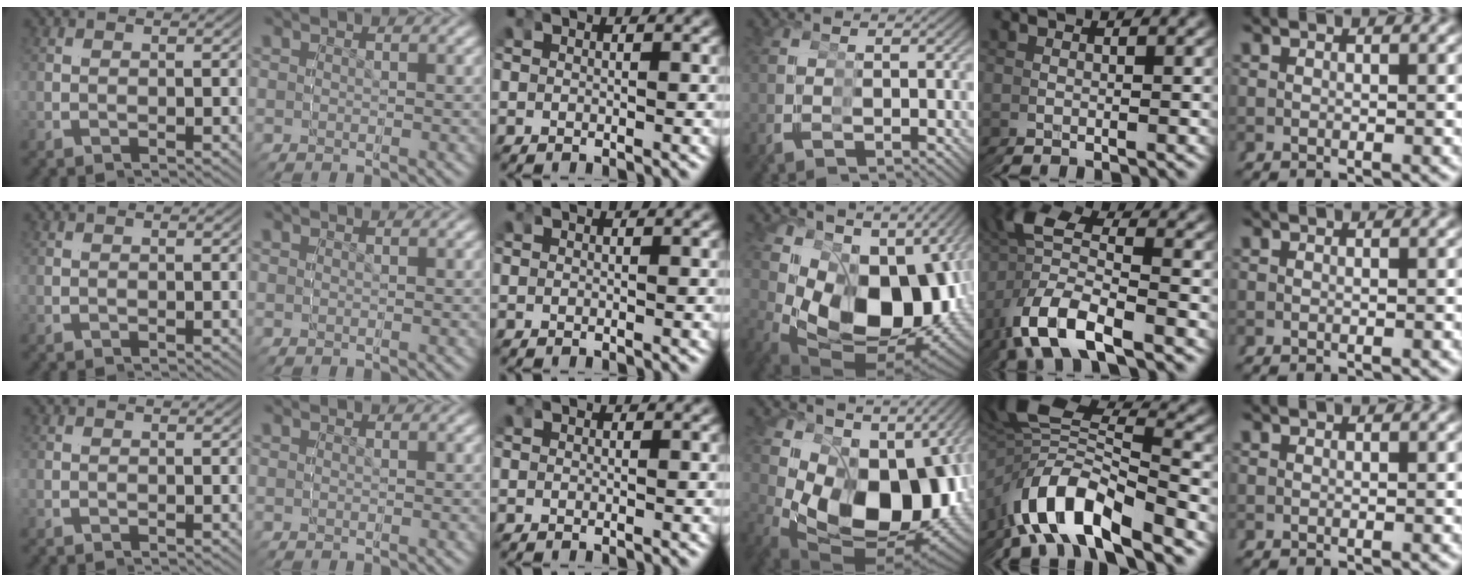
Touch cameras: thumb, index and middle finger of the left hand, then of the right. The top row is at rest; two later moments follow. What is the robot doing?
{"motion": "grasp_and_lifting", "object": "glasses"}